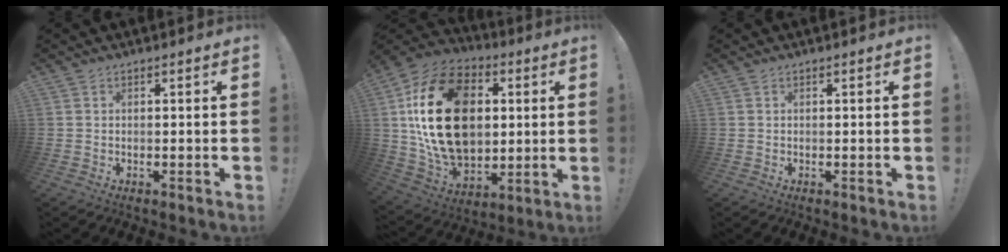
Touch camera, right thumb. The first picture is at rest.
{"total": 28.8, "force": [5.0, 20.4, 19.8], "torque": [-0.375, -0.012, 0.112]}
{"total": 0.0}